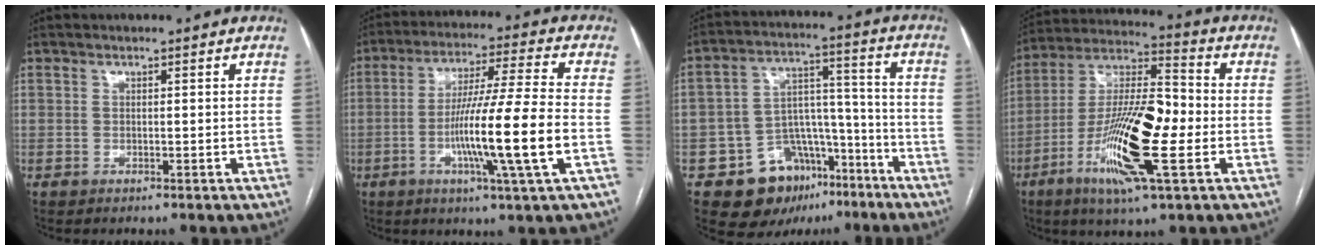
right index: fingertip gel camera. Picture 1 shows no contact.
{"total": 14.8, "force": [-3.6, -1.3, 14.3], "torque": [-0.259, -0.010, -0.071]}
{"total": 13.7, "force": [-8.2, 9.3, 5.9], "torque": [-0.076, 0.056, -0.118]}
{"total": 17.9, "force": [-4.7, 2.9, 17.0], "torque": [-0.333, -0.005, -0.085]}